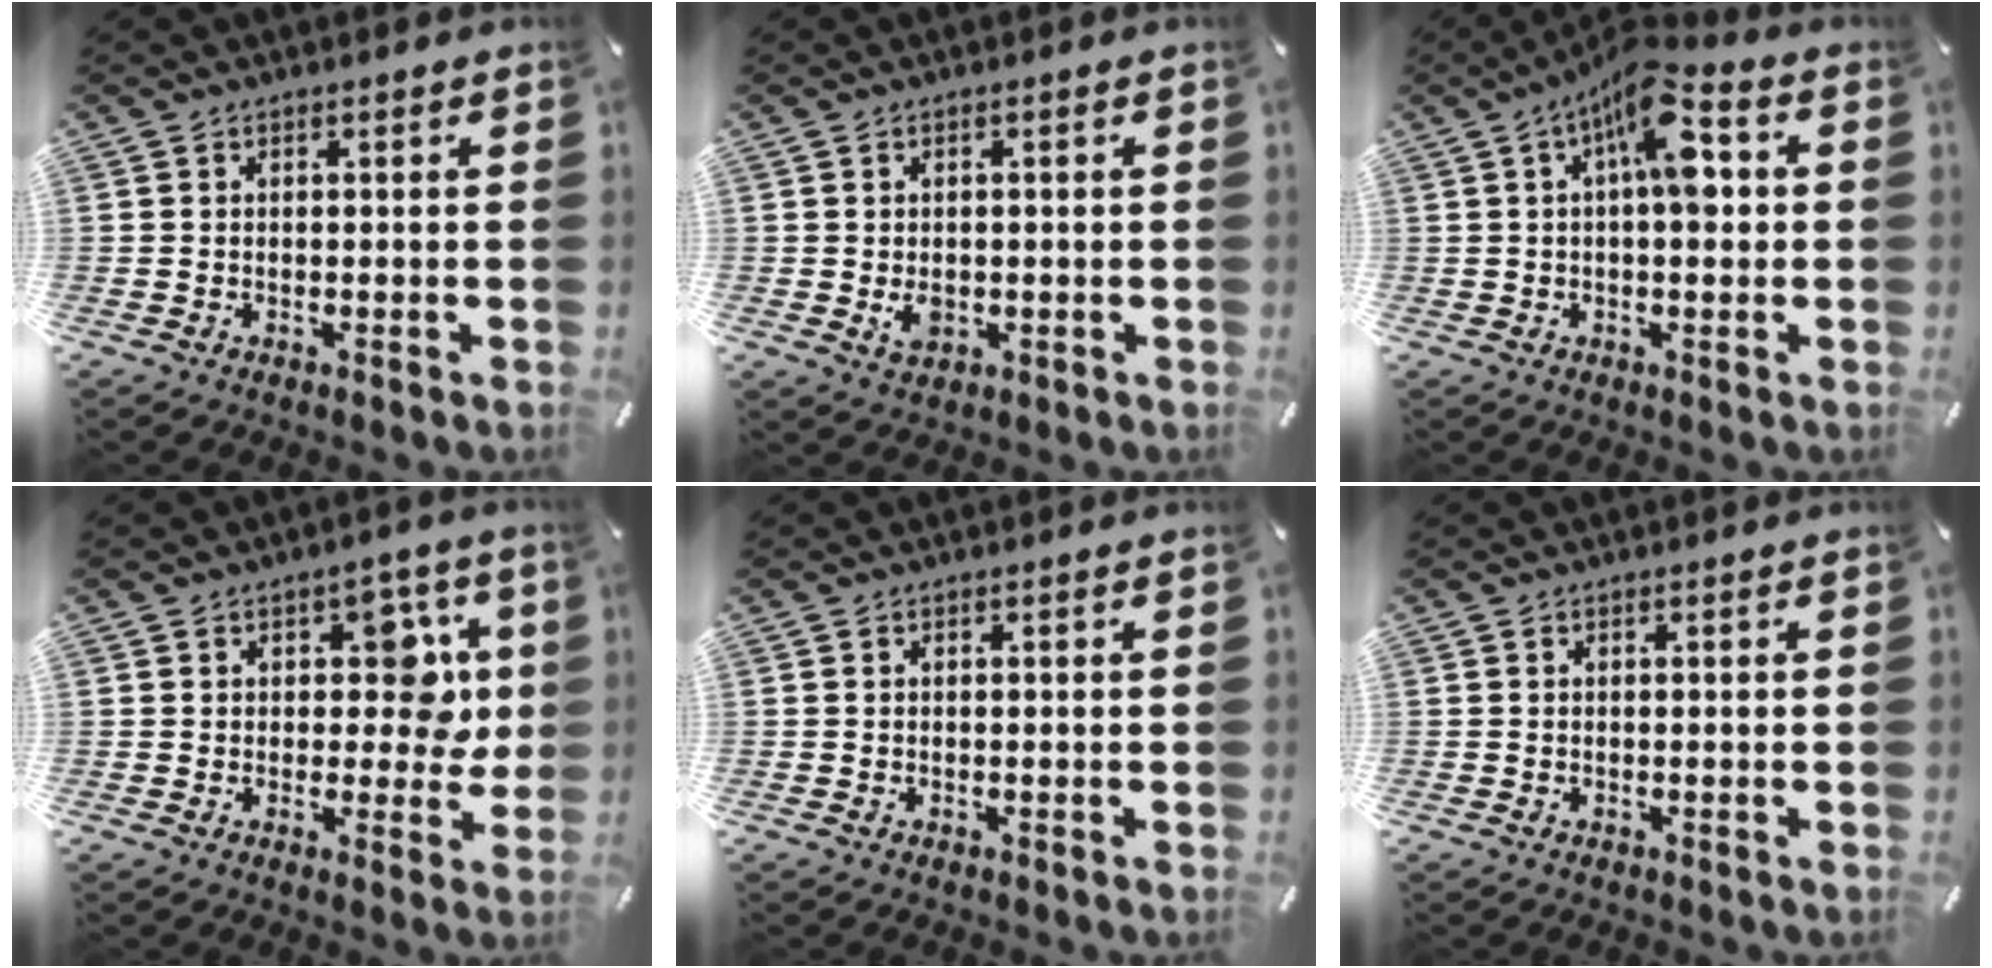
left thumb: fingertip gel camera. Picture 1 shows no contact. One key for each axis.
{"total": 3.1, "fx": -0.5, "fy": 2.3, "fz": 2.1, "tx": -0.044, "ty": 0.001, "tz": -0.009}
{"total": 11.4, "fx": 2.9, "fy": 4.6, "fz": 10.1, "tx": -0.149, "ty": -0.009, "tz": 0.045}
{"total": 10.0, "fx": 2.3, "fy": 6.5, "fz": 7.2, "tx": -0.081, "ty": -0.005, "tz": 0.036}
{"total": 0.0}
{"total": 0.0}